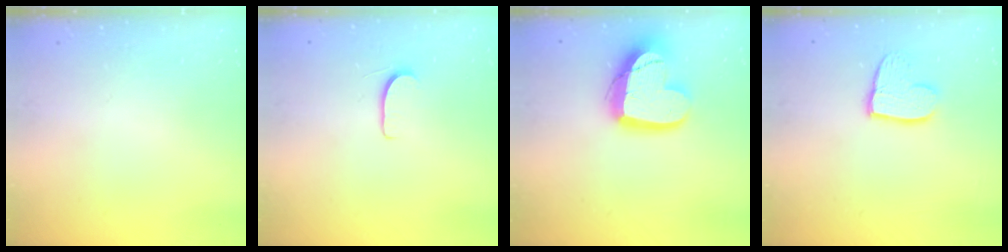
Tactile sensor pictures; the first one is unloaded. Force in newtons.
{"total": 5.0, "press": 5.0, "slide": 0.5}
{"total": 16.4, "press": 16.3, "slide": 1.4}
{"total": 8.9, "press": 8.9, "slide": 0.4}